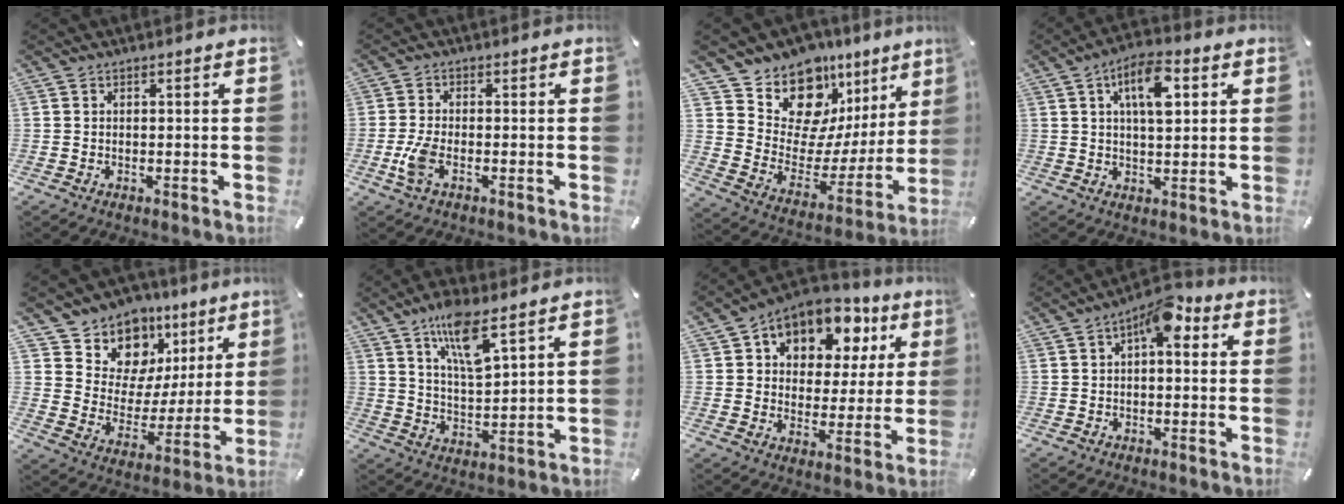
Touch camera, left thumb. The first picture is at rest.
{"total": 5.1, "force": [-1.6, 2.3, 4.2], "torque": [-0.095, 0.000, -0.031]}
{"total": 14.5, "force": [11.7, 7.9, 3.2], "torque": [-0.054, -0.130, 0.204]}
{"total": 9.8, "force": [3.4, 4.7, 7.9], "torque": [-0.127, -0.001, 0.055]}
{"total": 11.4, "force": [8.7, 7.3, 0.9], "torque": [-0.025, -0.094, 0.158]}
{"total": 10.7, "force": [7.4, 2.9, 7.2], "torque": [-0.135, -0.031, 0.129]}
{"total": 12.0, "force": [6.4, 8.8, 5.3], "torque": [-0.075, -0.043, 0.113]}
{"total": 8.4, "force": [3.2, 4.1, 6.6], "torque": [-0.091, -0.013, 0.049]}